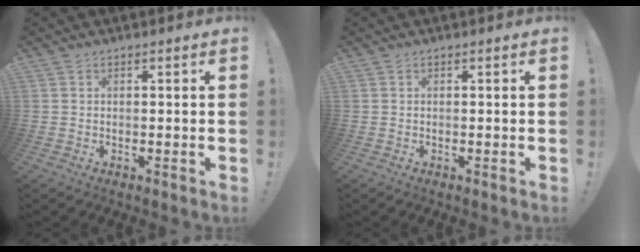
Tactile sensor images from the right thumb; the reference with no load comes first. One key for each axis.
{"total": 0.0}